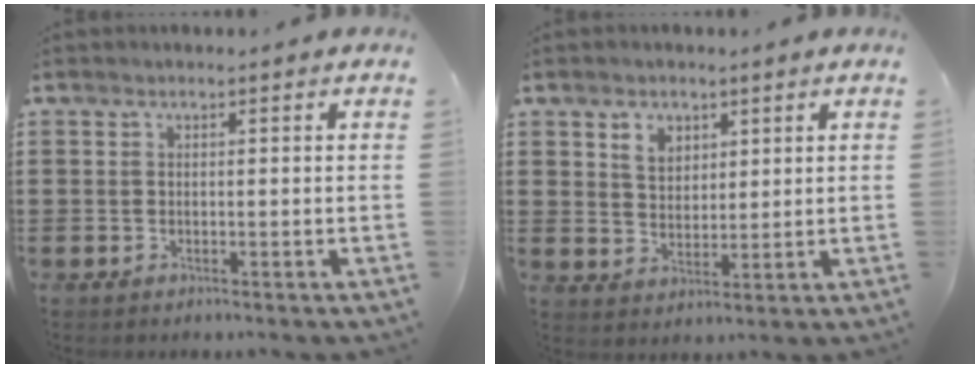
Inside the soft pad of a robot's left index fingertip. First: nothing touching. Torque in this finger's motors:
{"motor_torque": [0.93, -0.53, 0.21, 0.06]}